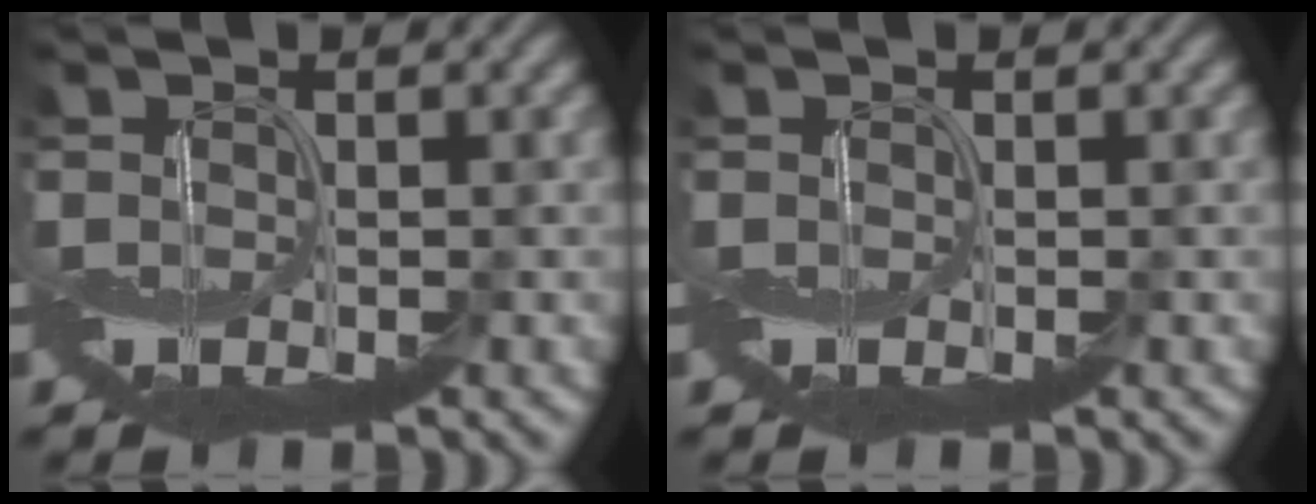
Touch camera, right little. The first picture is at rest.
{"total": 0.0}